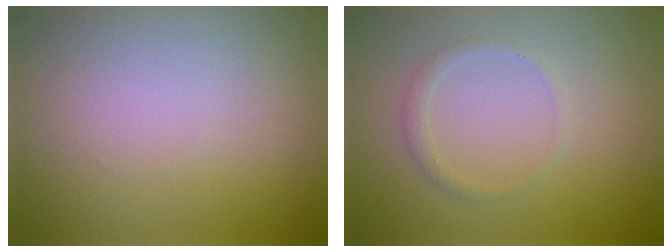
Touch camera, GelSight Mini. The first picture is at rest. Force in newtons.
{"total": 1.1, "press": 1.0, "slide": 0.1}